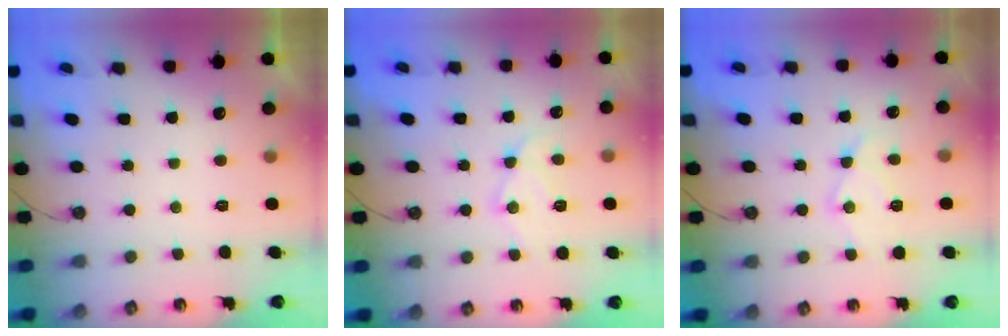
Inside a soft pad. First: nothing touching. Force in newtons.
{"total": 12.2, "press": 12.2, "slide": 0.9}
{"total": 11.4, "press": 11.3, "slide": 1.0}